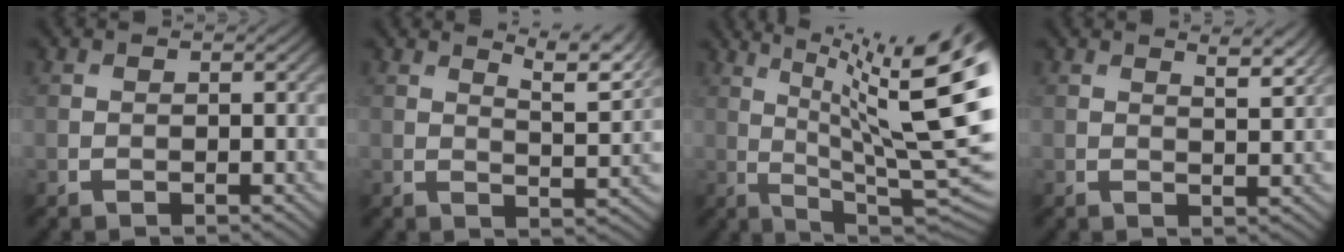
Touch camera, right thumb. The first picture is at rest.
{"total": 6.0, "force": [4.5, 1.2, 3.8], "torque": [-0.068, -0.008, 0.073]}
{"total": 18.1, "force": [5.9, 4.2, 16.5], "torque": [-0.229, 0.016, 0.100]}
{"total": 3.2, "force": [2.2, 0.7, 2.2], "torque": [-0.035, -0.004, 0.040]}